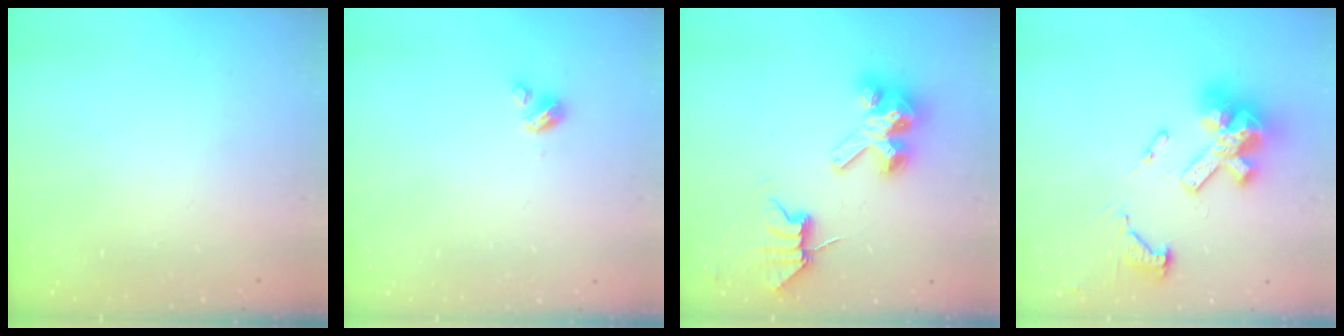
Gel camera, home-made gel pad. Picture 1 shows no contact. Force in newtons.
{"total": 2.7, "press": 2.7, "slide": 0.3}
{"total": 9.5, "press": 9.5, "slide": 0.8}
{"total": 18.5, "press": 18.3, "slide": 2.4}